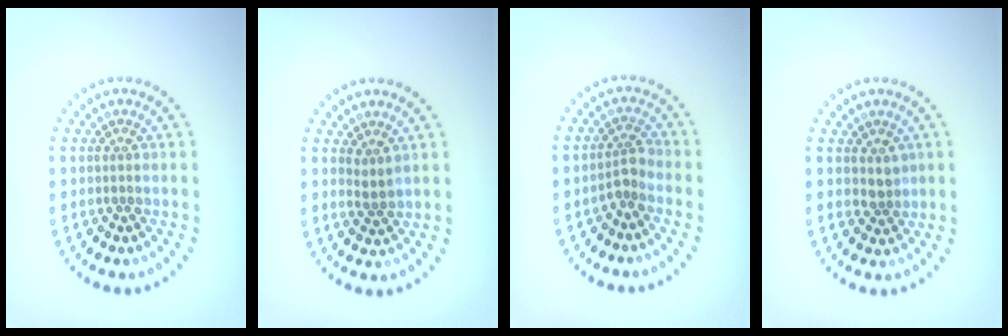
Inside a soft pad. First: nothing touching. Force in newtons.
{"total": 1.1, "press": 0.7, "slide": 0.8}
{"total": 1.8, "press": 1.3, "slide": 1.2}
{"total": 1.4, "press": 1.1, "slide": 0.9}